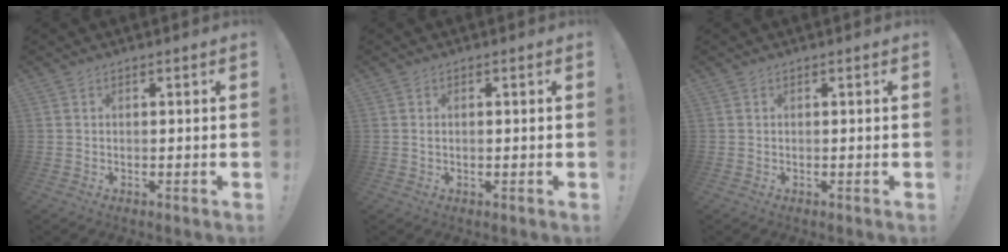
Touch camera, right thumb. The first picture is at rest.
{"total": 0.6, "force": [0.0, 0.2, 0.6], "torque": [-0.015, 0.004, 0.000]}
{"total": 0.0}